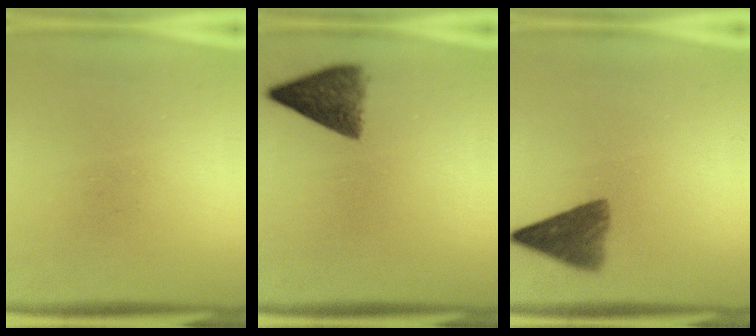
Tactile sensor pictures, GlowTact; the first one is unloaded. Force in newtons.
{"total": 6.9}
{"total": 6.1}